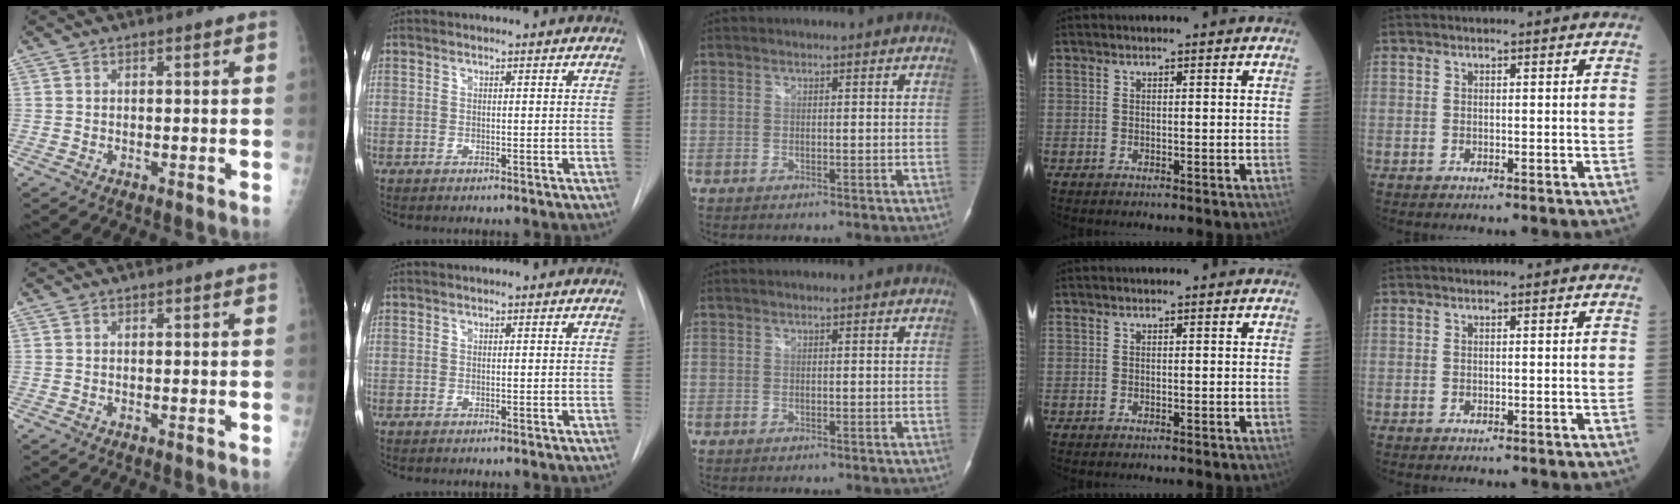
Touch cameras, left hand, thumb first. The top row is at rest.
{}